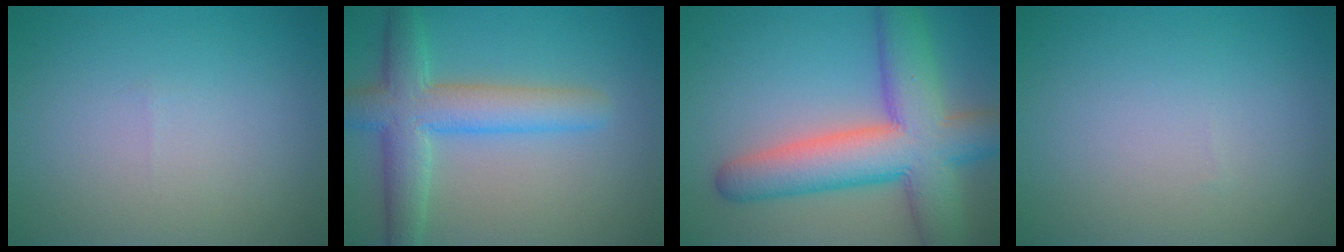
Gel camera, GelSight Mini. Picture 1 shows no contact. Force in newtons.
{"total": 5.9, "press": 5.9, "slide": 0.3}
{"total": 10.6, "press": 10.6, "slide": 0.5}
{"total": 0.0}